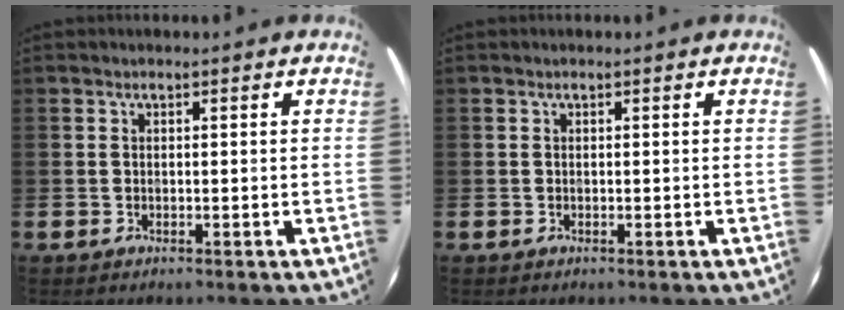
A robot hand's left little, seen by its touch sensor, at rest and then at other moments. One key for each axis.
{"total": 0.0}